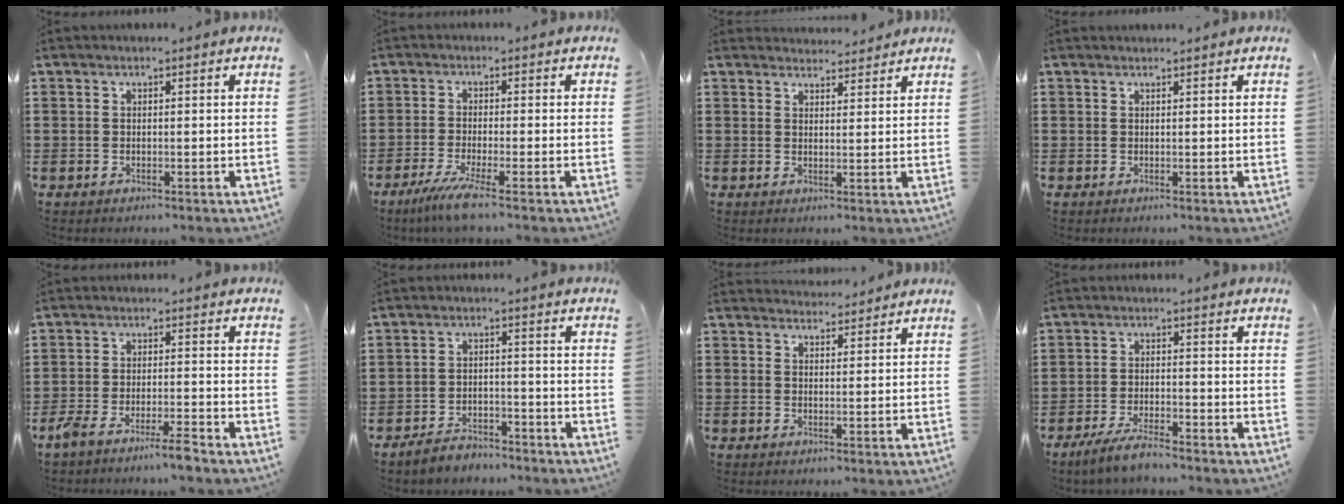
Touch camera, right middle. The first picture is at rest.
{"total": 4.6, "force": [-3.1, 0.0, 3.5], "torque": [-0.077, -0.019, -0.059]}
{"total": 2.9, "force": [2.9, 0.5, -0.1], "torque": [0.002, -0.009, 0.054]}
{"total": 0.7, "force": [0.6, 0.1, 0.1], "torque": [0.004, -0.004, 0.012]}
{"total": 4.6, "force": [-3.9, 0.2, 2.5], "torque": [-0.062, -0.010, -0.077]}
{"total": 3.6, "force": [-3.5, 0.8, 0.4], "torque": [-0.010, 0.010, -0.073]}
{"total": 2.7, "force": [2.7, 0.3, -0.2], "torque": [0.003, -0.008, 0.051]}
{"total": 4.4, "force": [-3.9, 0.5, 2.1], "torque": [-0.048, -0.004, -0.077]}